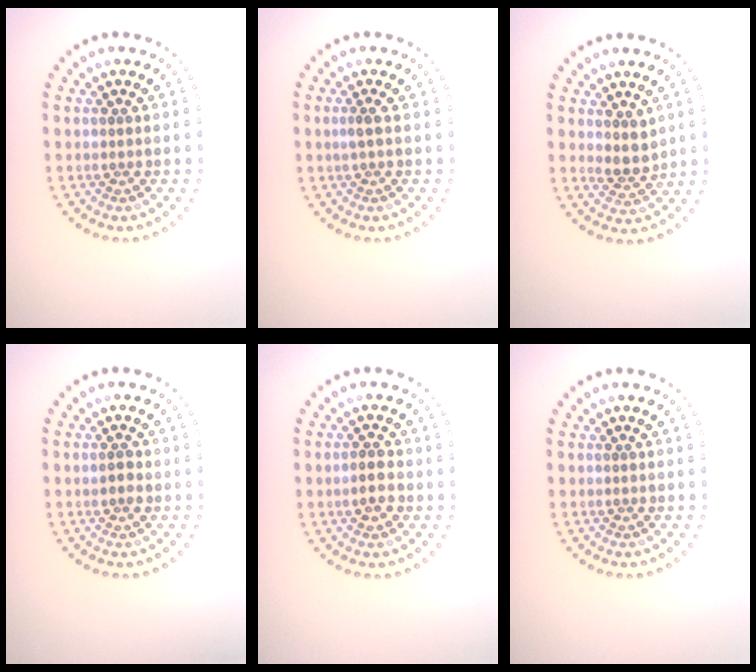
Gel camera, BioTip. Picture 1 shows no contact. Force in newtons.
{"total": 1.0, "press": 0.8, "slide": 0.6}
{"total": 2.1, "press": 1.7, "slide": 1.2}
{"total": 1.2, "press": 1.2, "slide": 0.1}
{"total": 1.9, "press": 1.9, "slide": 0.2}
{"total": 0.0}